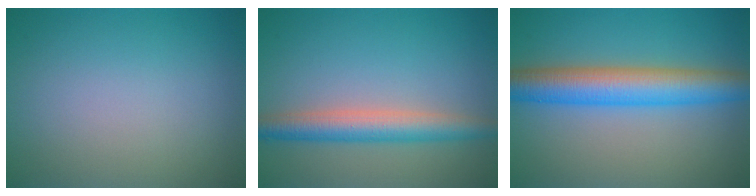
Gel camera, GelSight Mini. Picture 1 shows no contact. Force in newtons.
{"total": 4.4, "press": 4.4, "slide": 0.1}
{"total": 7.0, "press": 7.0, "slide": 0.2}